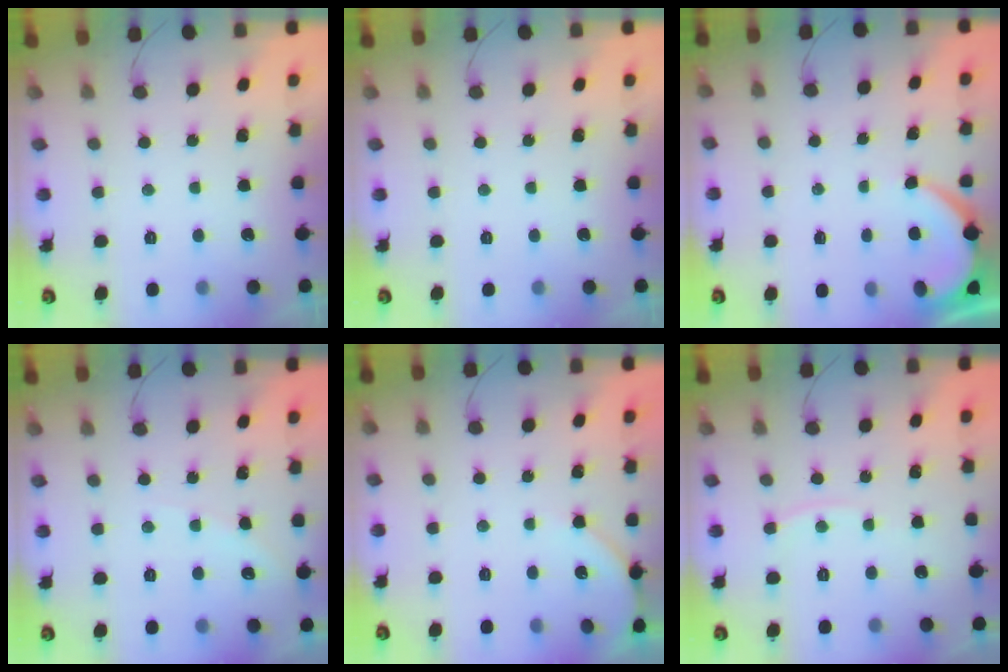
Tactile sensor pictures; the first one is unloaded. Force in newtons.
{"total": 0.0}
{"total": 3.4, "press": 3.3, "slide": 0.3}
{"total": 3.5, "press": 3.5, "slide": 0.5}
{"total": 5.2, "press": 5.1, "slide": 0.6}
{"total": 3.9, "press": 3.9, "slide": 0.5}